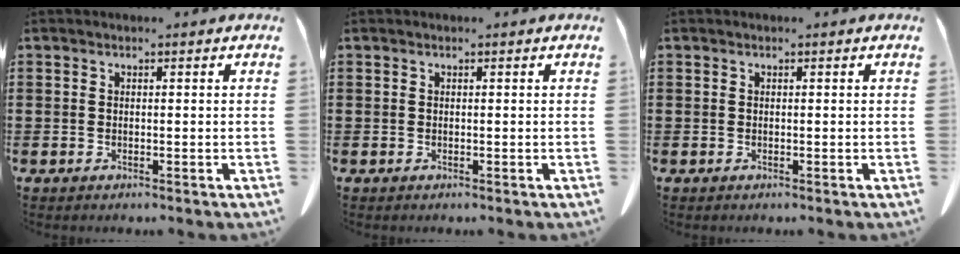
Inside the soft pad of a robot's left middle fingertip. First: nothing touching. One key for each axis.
{"total": 0.0}
{"total": 0.0}